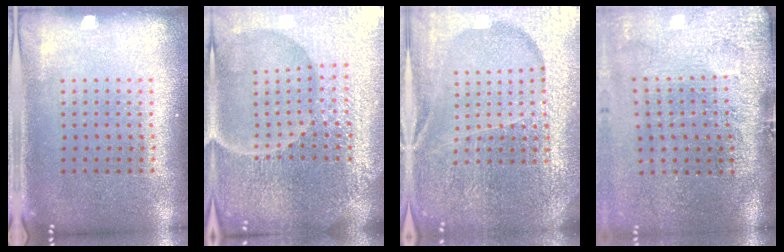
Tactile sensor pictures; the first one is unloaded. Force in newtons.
{"total": 7.0, "press": 6.2, "slide": 3.3}
{"total": 5.7, "press": 5.1, "slide": 2.5}
{"total": 4.7, "press": 3.6, "slide": 3.1}